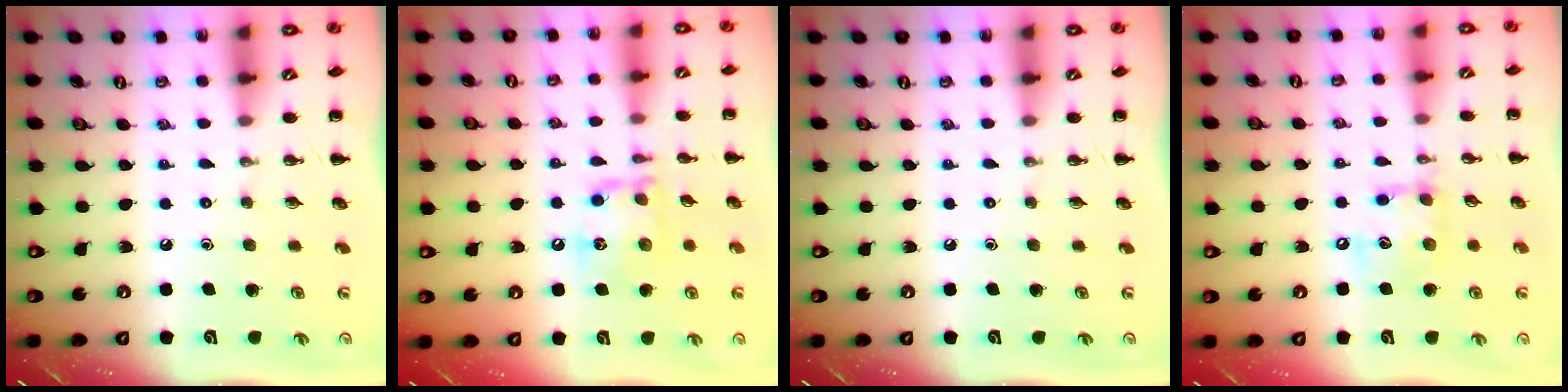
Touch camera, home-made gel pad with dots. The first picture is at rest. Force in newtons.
{"total": 13.4, "press": 13.3, "slide": 1.3}
{"total": 0.0}
{"total": 10.9, "press": 10.8, "slide": 1.5}